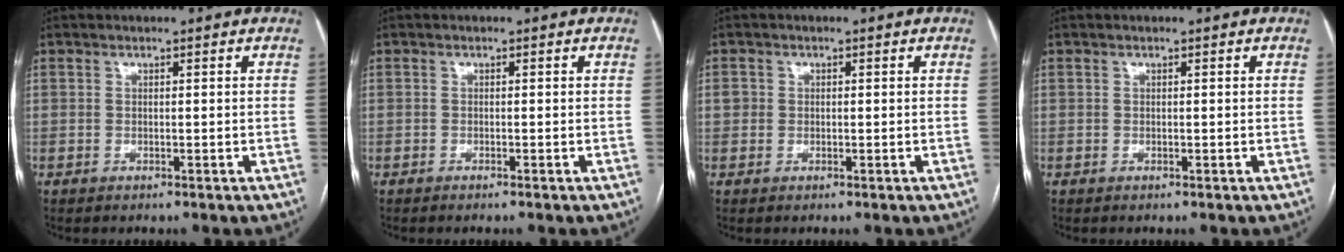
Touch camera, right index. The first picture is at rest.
{"total": 0.7, "force": [-0.5, -0.2, 0.4], "torque": [-0.008, 0.002, -0.010]}
{"total": 1.7, "force": [0.1, 1.6, 0.4], "torque": [-0.003, 0.011, 0.003]}
{"total": 0.0}